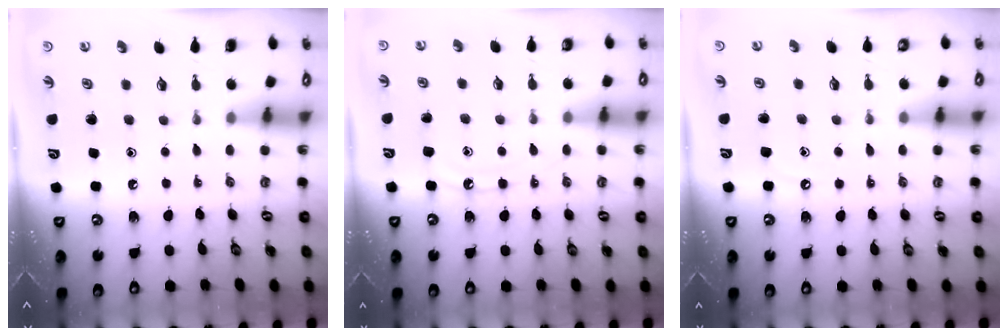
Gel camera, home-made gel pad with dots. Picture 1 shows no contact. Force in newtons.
{"total": 8.3, "press": 8.2, "slide": 0.8}
{"total": 3.6, "press": 3.5, "slide": 0.5}